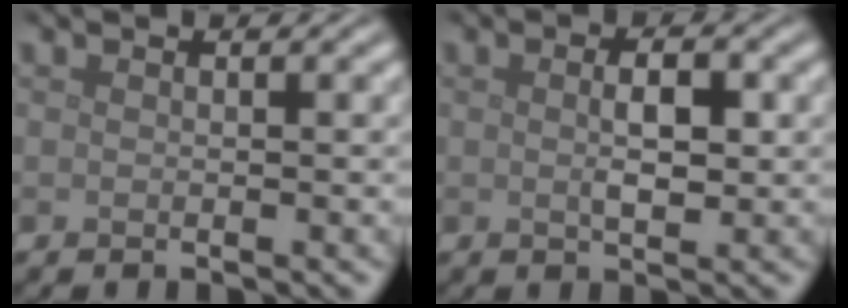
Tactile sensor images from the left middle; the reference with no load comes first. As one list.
[{"total": 2.7, "force": [0.3, 1.1, 2.4], "torque": [-0.045, 0.000, 0.004]}]